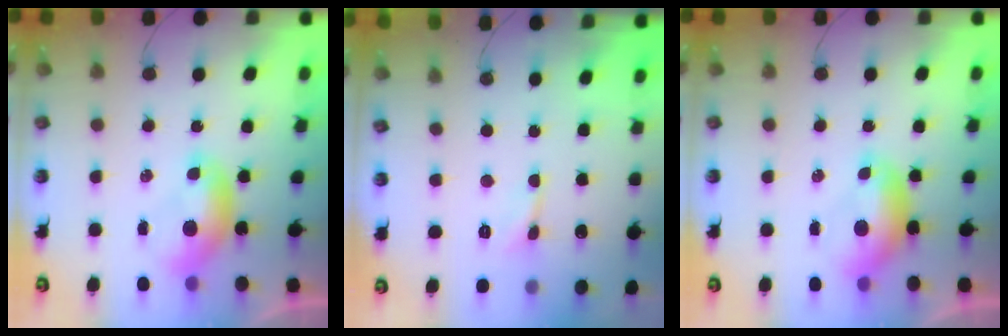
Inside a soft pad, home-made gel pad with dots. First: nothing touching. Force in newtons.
{"total": 0.8, "press": 0.8, "slide": 0.2}
{"total": 0.6, "press": 0.4, "slide": 0.4}